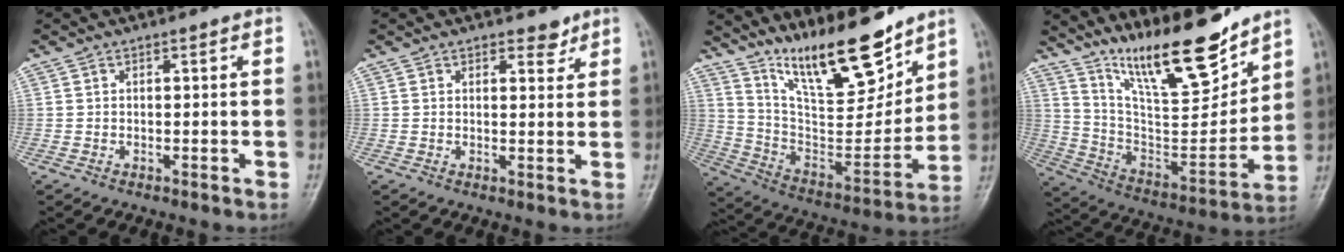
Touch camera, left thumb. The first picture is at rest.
{"total": 2.6, "force": [1.9, 1.4, 1.0], "torque": [0.002, -0.012, 0.027]}
{"total": 19.0, "force": [14.4, 5.1, 11.2], "torque": [-0.141, -0.094, 0.263]}
{"total": 19.7, "force": [15.1, 4.5, 11.7], "torque": [-0.151, -0.097, 0.272]}